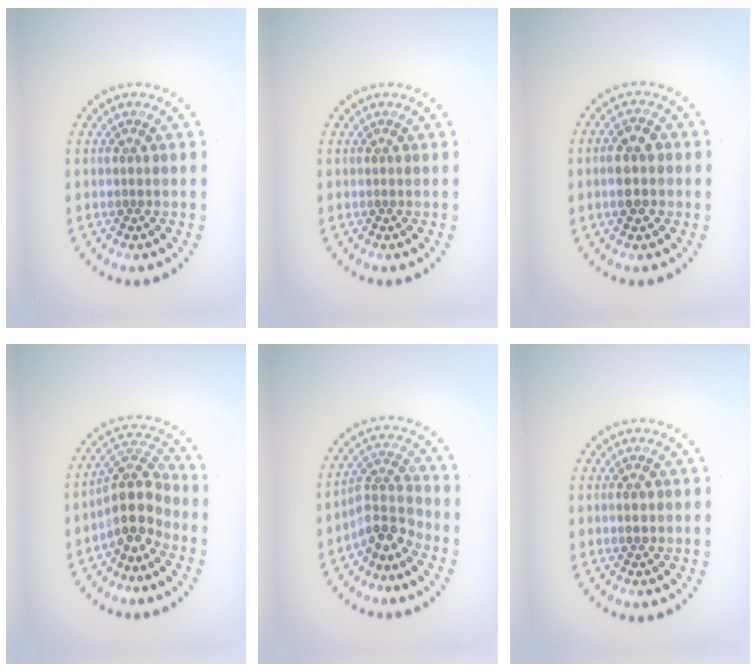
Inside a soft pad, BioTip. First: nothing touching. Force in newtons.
{"total": 0.0}
{"total": 2.8, "press": 2.8, "slide": 0.4}
{"total": 4.0, "press": 3.1, "slide": 2.5}
{"total": 3.4, "press": 2.3, "slide": 2.5}
{"total": 1.1, "press": 1.1, "slide": 0.2}